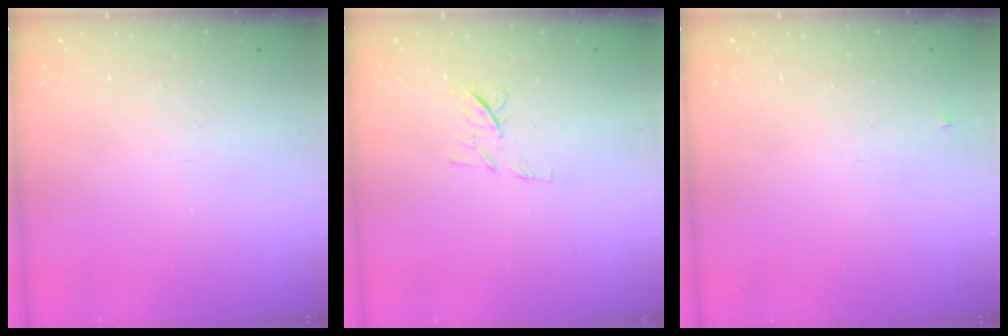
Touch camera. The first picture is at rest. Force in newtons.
{"total": 7.2, "press": 7.0, "slide": 1.4}
{"total": 3.0, "press": 2.9, "slide": 0.4}